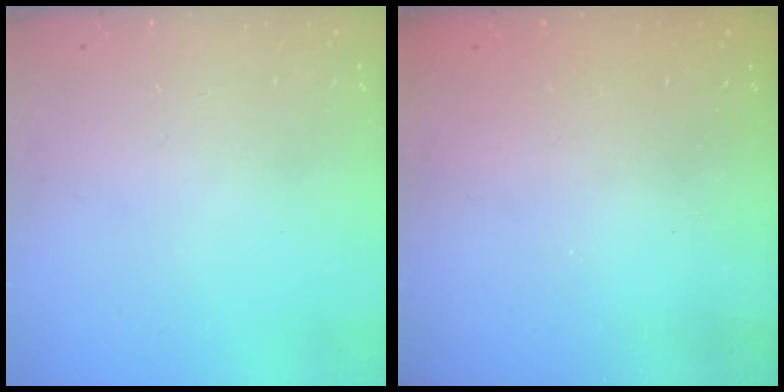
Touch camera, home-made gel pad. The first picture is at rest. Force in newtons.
{"total": 2.3, "press": 2.2, "slide": 0.7}